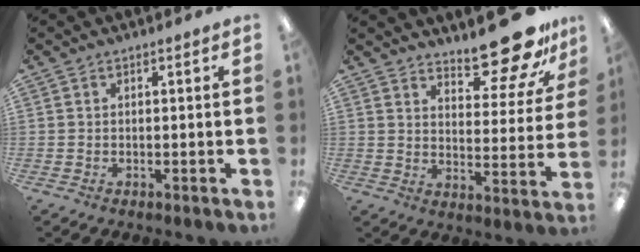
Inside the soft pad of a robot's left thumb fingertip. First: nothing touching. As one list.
[{"total": 15.9, "force": [13.0, 4.9, 7.7], "torque": [-0.098, -0.103, 0.219]}]